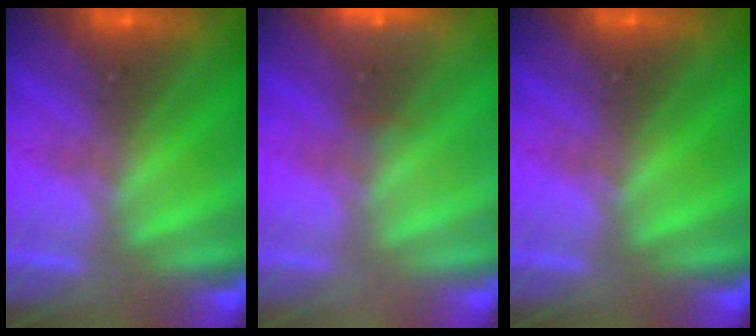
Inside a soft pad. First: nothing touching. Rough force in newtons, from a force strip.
{"total": 1.9}
{"total": 0.0}